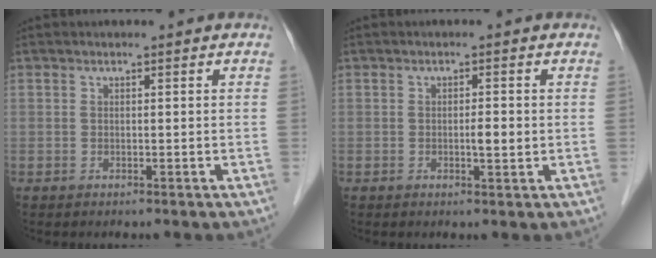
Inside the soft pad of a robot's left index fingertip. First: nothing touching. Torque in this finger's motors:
{"motor_torque": [0.07, 0.05, 0.03, 0.01]}